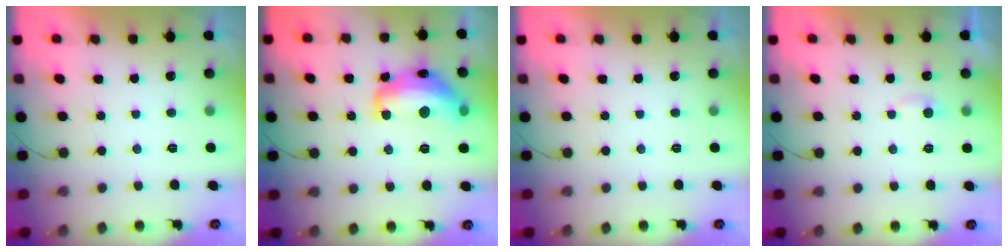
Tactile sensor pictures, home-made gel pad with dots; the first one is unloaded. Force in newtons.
{"total": 15.3, "press": 15.2, "slide": 0.9}
{"total": 0.0}
{"total": 3.8, "press": 3.7, "slide": 0.4}